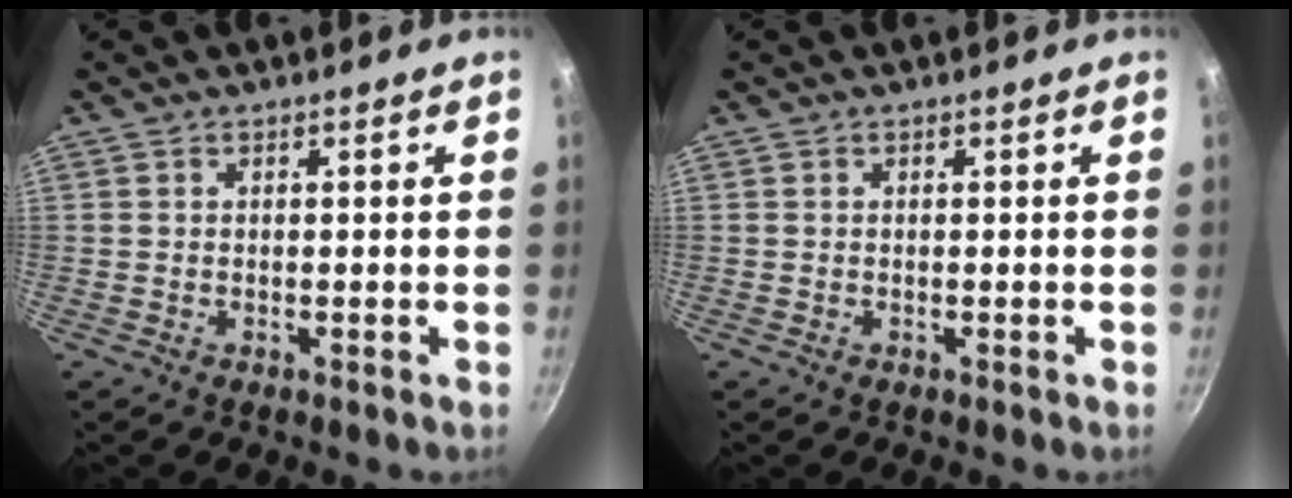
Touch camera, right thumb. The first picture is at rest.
{"total": 0.0}